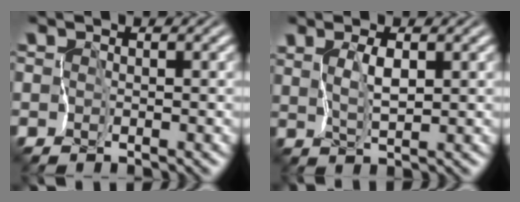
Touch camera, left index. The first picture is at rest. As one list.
[{"total": 1.9, "force": [1.4, 0.1, 1.2], "torque": [-0.031, 0.002, 0.037]}]